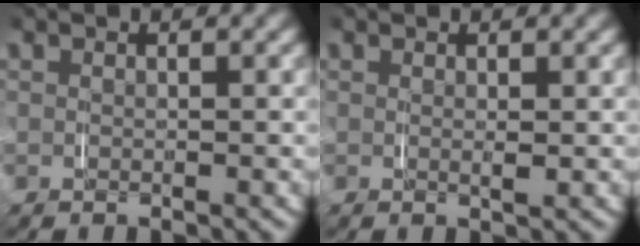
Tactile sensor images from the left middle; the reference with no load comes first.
{"total": 0.7, "force": [0.3, -0.1, 0.6], "torque": [-0.010, -0.006, 0.007]}